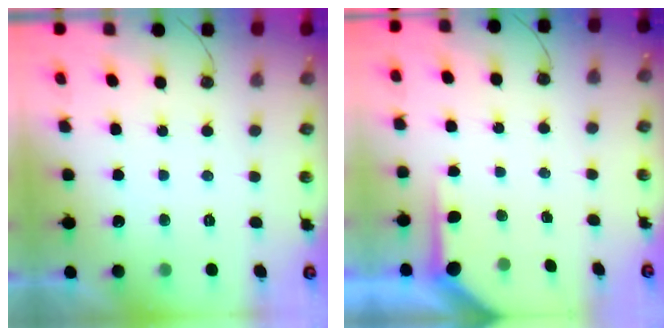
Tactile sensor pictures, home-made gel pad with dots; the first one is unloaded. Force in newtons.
{"total": 4.6, "press": 4.6, "slide": 0.2}